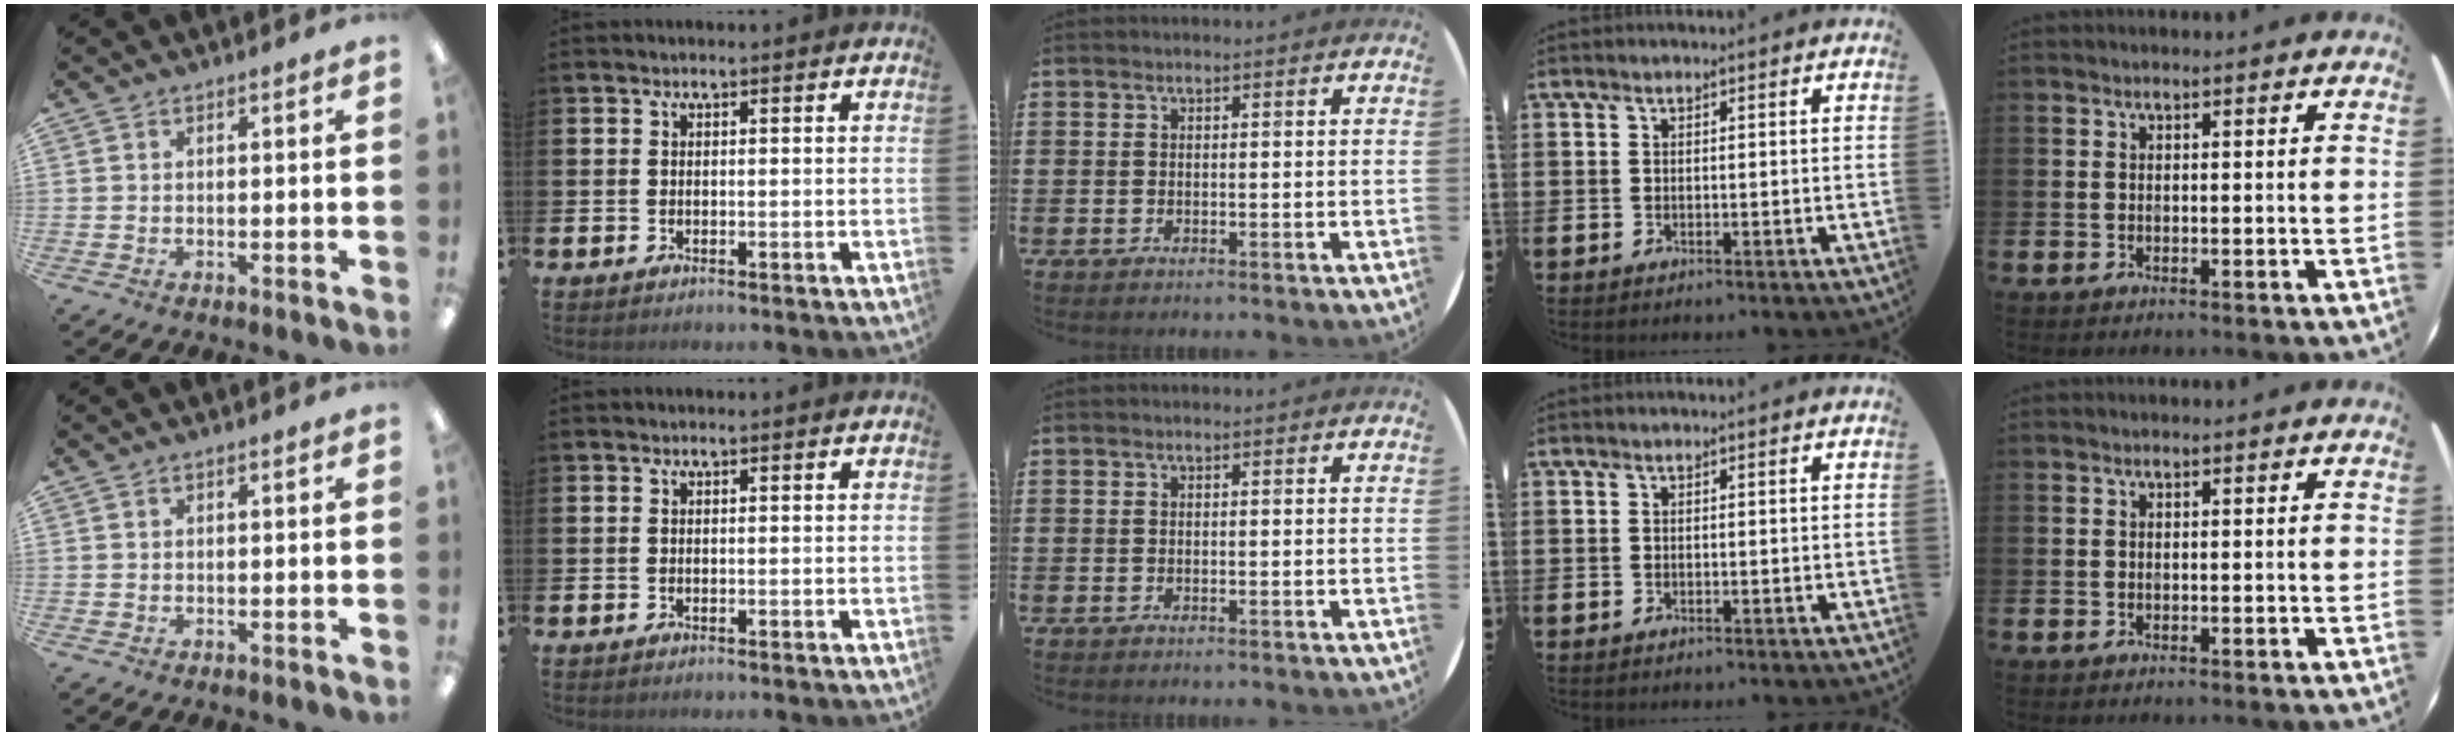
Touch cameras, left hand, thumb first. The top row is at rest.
{}